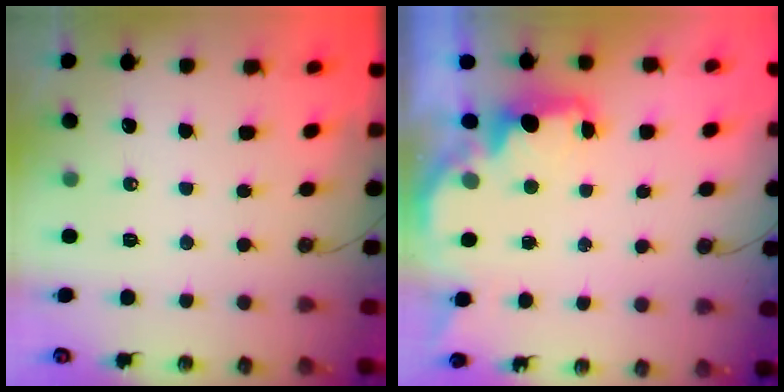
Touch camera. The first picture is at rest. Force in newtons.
{"total": 2.3, "press": 2.2, "slide": 0.8}